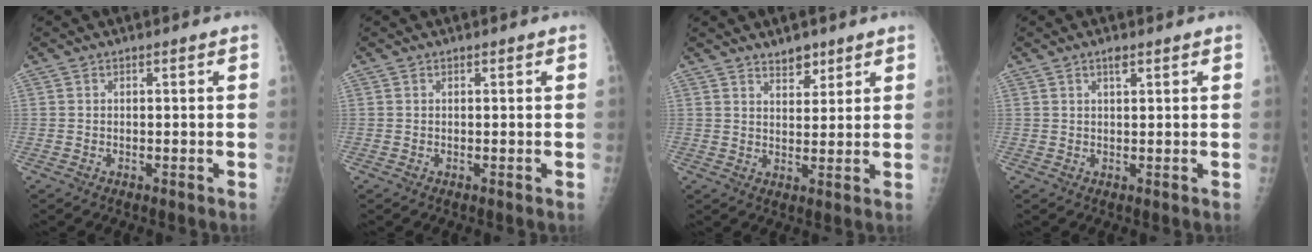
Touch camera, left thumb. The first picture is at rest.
{"total": 0.0}
{"total": 4.1, "force": [3.2, 1.9, 1.7], "torque": [-0.006, -0.024, 0.054]}
{"total": 1.8, "force": [1.1, 0.6, 1.3], "torque": [-0.015, -0.004, 0.018]}